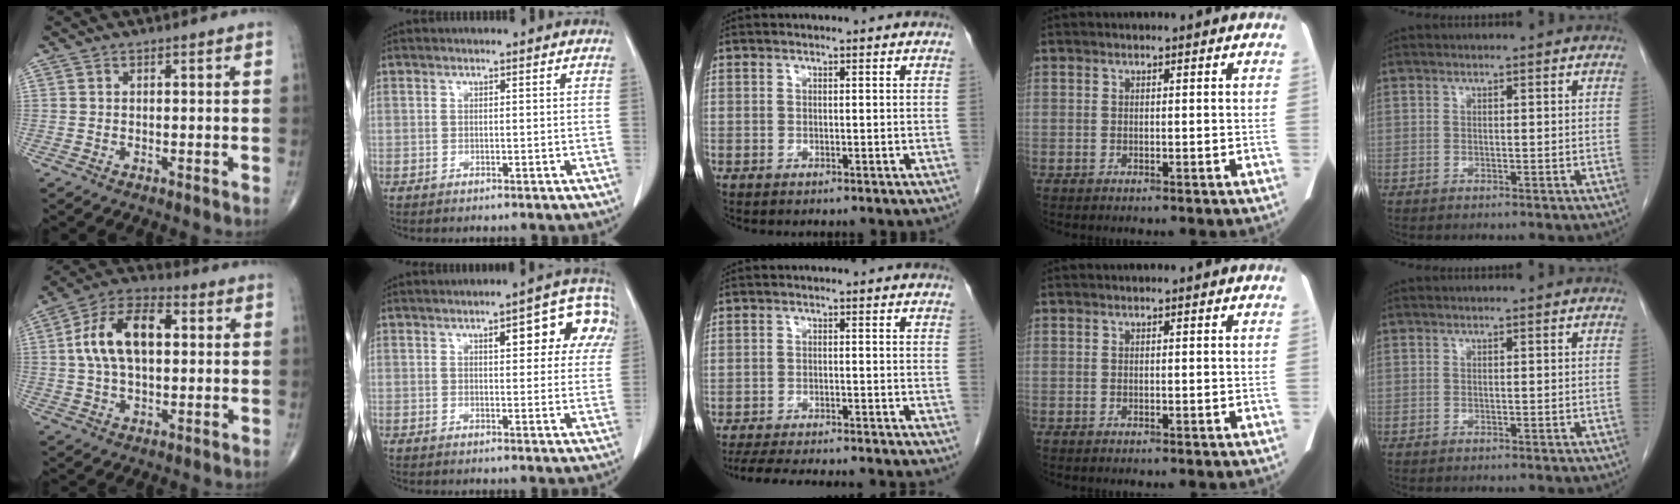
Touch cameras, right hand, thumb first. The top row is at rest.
{"thumb": {"total": 14.2, "force": [2.1, 7.9, 11.6], "torque": [-0.209, 0.028, 0.030]}, "index": {"total": 10.9, "force": [4.7, 4.0, 9.0], "torque": [-0.092, 0.023, 0.052]}, "middle": {"total": 15.0, "force": [-13.7, 1.3, 6.0], "torque": [-0.107, -0.024, -0.186]}}